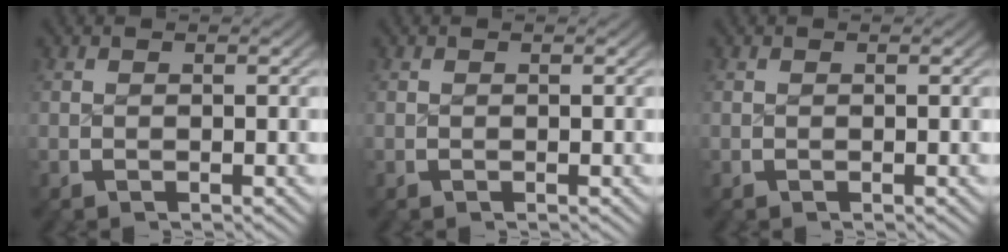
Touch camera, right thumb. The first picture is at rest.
{"total": 0.0}
{"total": 0.0}